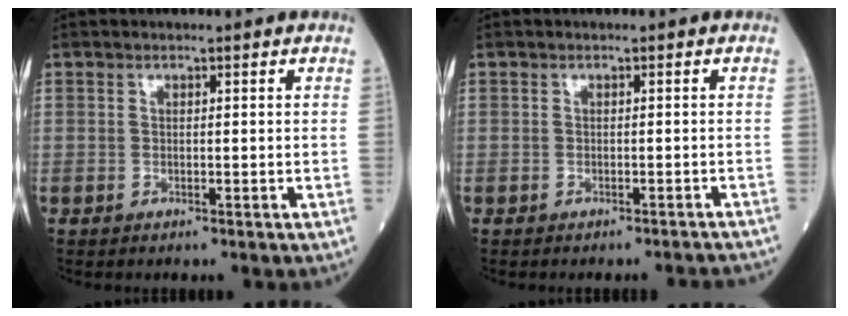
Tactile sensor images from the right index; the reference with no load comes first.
{"total": 2.8, "force": [-2.7, 0.0, 0.7], "torque": [-0.003, -0.003, -0.032]}